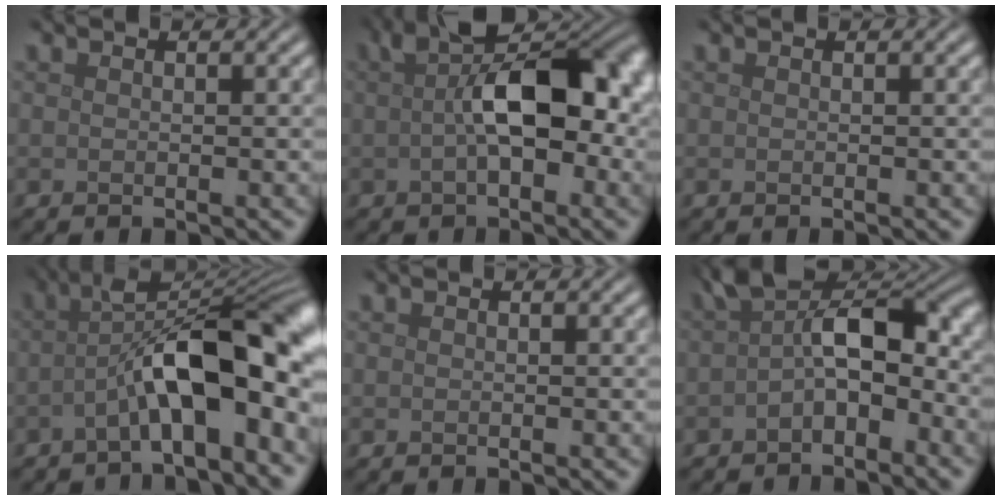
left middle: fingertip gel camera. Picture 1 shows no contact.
{"total": 10.2, "force": [0.9, 5.4, 8.6], "torque": [-0.125, 0.013, 0.008]}
{"total": 0.0}
{"total": 10.5, "force": [-2.0, 3.5, 9.7], "torque": [-0.153, 0.017, -0.036]}
{"total": 0.0}
{"total": 6.5, "force": [-0.5, 3.4, 5.6], "torque": [-0.075, 0.020, -0.017]}